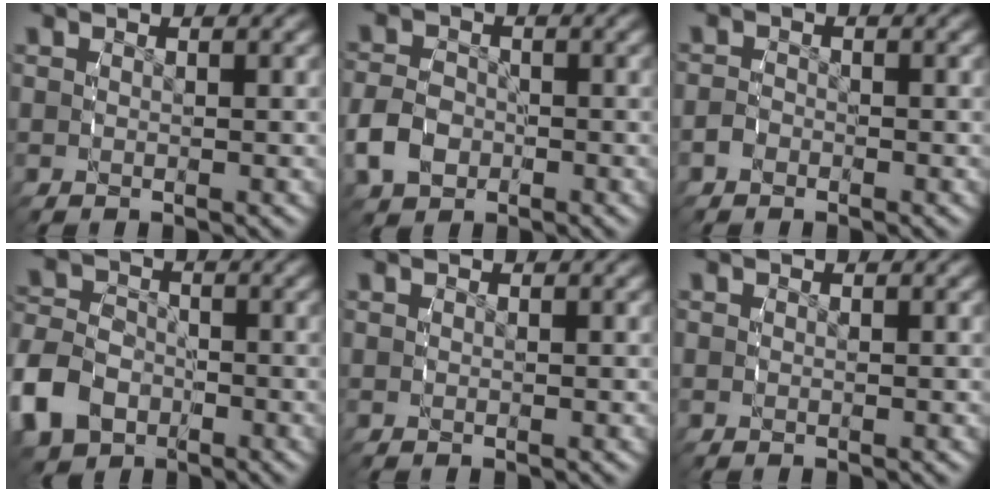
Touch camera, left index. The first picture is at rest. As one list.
[{"total": 3.4, "force": [-1.6, 2.8, 1.1], "torque": [-0.029, -0.008, -0.027]}, {"total": 1.4, "force": [-1.2, 0.8, -0.2], "torque": [-0.006, -0.004, -0.024]}, {"total": 7.3, "force": [-3.2, 6.1, 2.4], "torque": [-0.067, -0.032, -0.052]}, {"total": 0.0}, {"total": 0.5, "force": [-0.2, 0.4, 0.2], "torque": [-0.008, -0.002, -0.003]}]